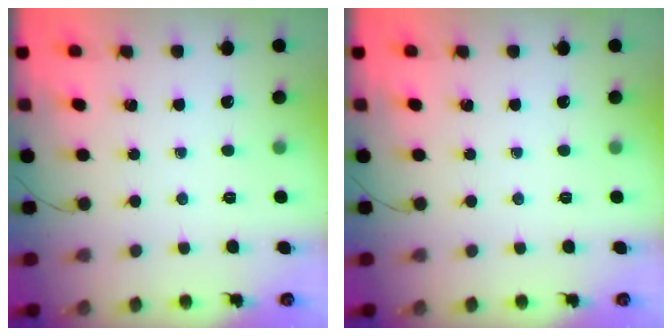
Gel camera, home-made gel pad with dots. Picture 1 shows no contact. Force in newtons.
{"total": 0.0}